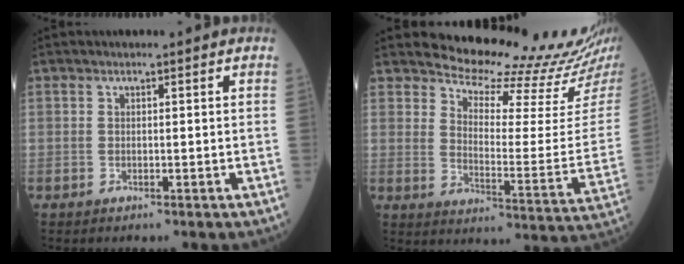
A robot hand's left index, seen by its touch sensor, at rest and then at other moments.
{"total": 16.3, "force": [16.0, 0.1, 3.4], "torque": [-0.056, -0.100, 0.194]}